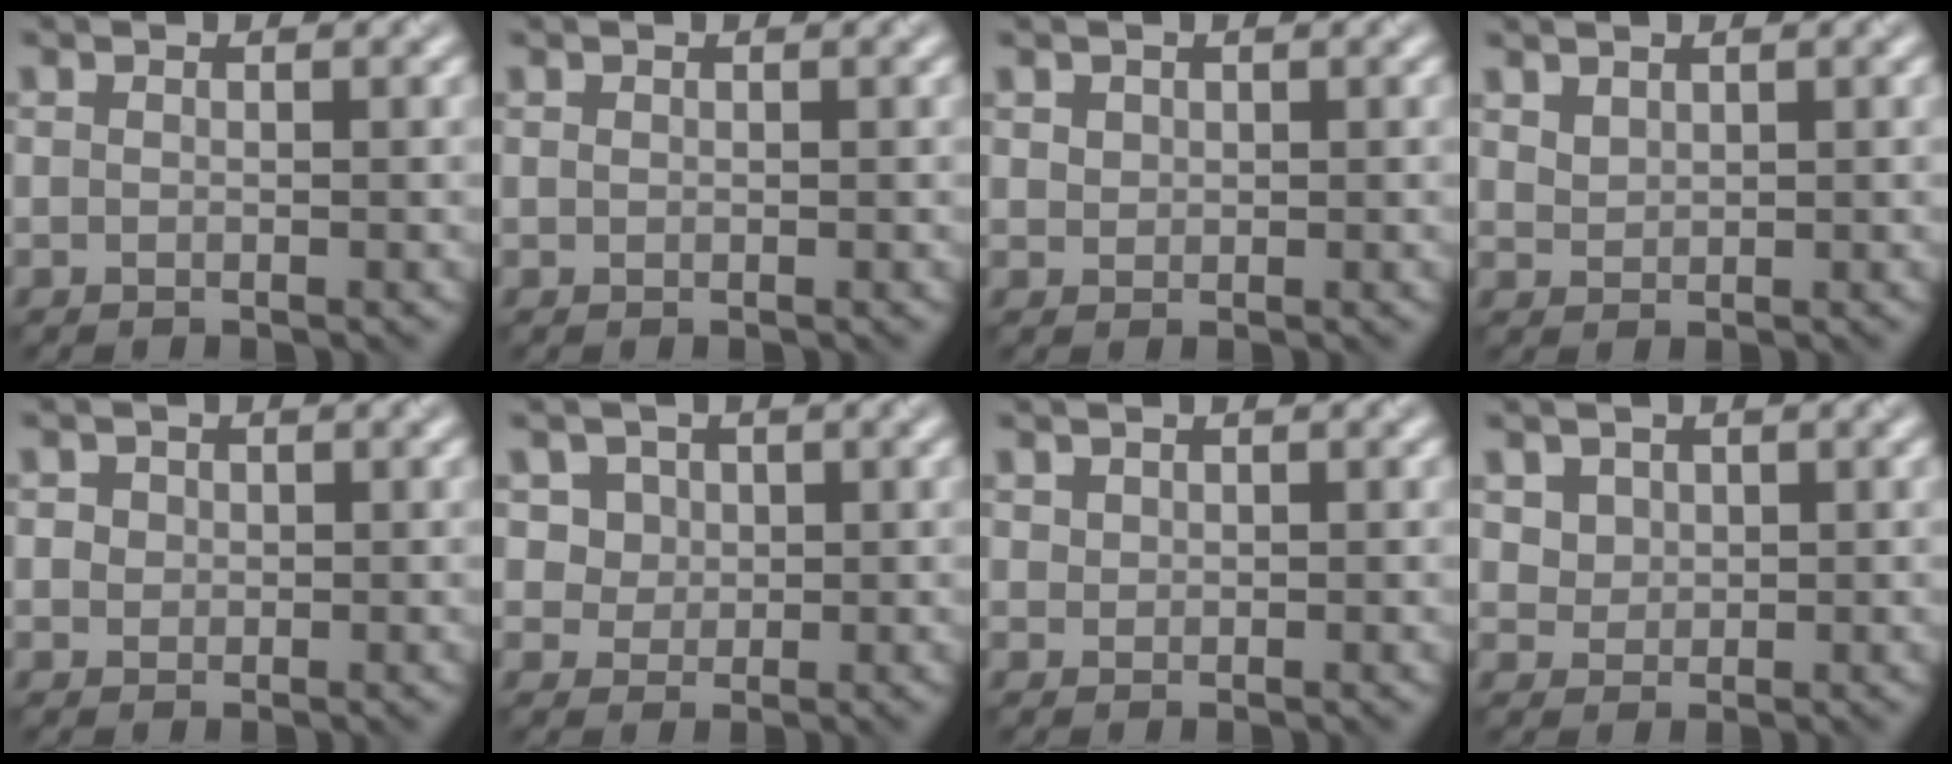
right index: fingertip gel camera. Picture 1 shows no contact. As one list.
[{"total": 0.0}, {"total": 0.9, "force": [0.6, 0.7, 0.2], "torque": [-0.003, -0.002, 0.015]}, {"total": 1.3, "force": [1.1, 0.6, 0.4], "torque": [-0.013, 0.000, 0.026]}, {"total": 1.4, "force": [0.5, 1.2, 0.4], "torque": [-0.006, 0.002, 0.014]}, {"total": 4.6, "force": [2.2, 3.7, 1.8], "torque": [-0.035, 0.003, 0.036]}, {"total": 0.7, "force": [0.6, 0.4, 0.1], "torque": [-0.001, -0.001, 0.016]}, {"total": 3.1, "force": [1.8, 2.2, 1.3], "torque": [-0.046, -0.001, 0.050]}]